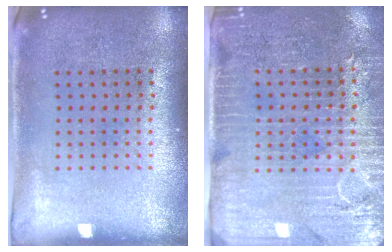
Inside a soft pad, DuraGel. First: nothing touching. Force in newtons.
{"total": 3.7, "press": 3.2, "slide": 1.7}